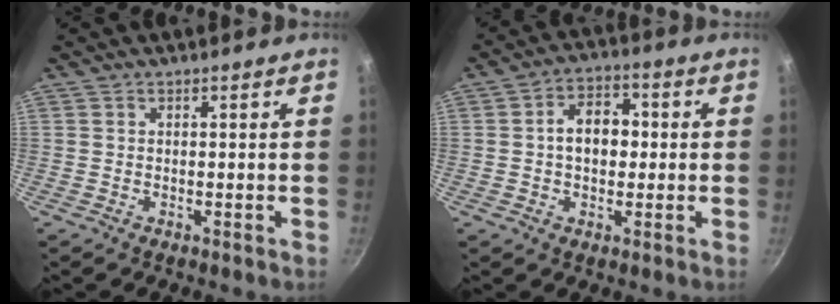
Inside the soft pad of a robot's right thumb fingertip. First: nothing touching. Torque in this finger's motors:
{"motor_torque": [0.37, 2.12, 1.23, -0.21, 0.01]}